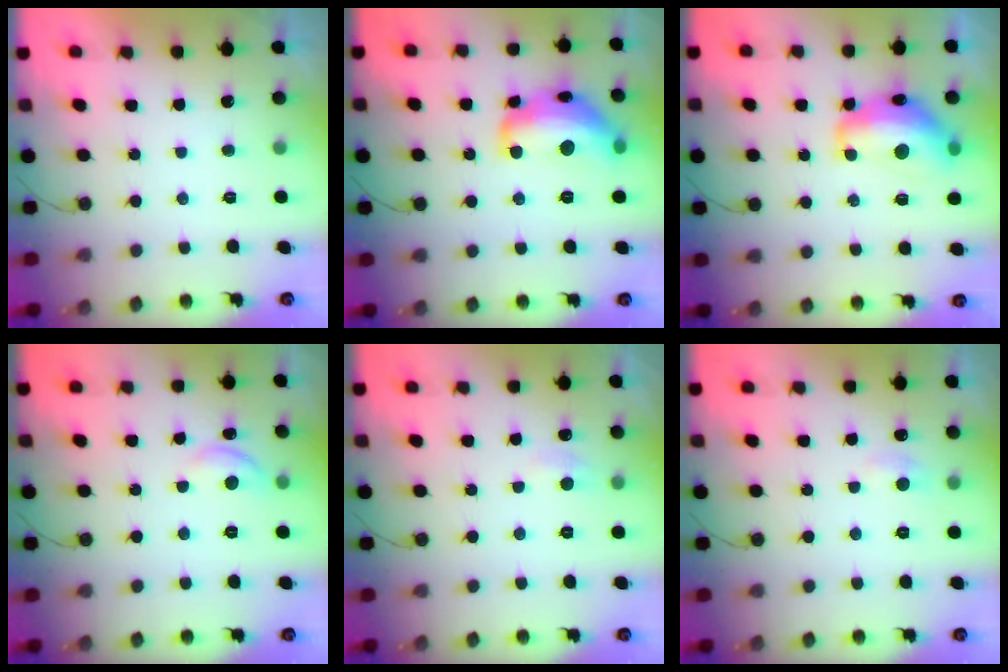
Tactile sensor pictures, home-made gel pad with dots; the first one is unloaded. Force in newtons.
{"total": 16.6, "press": 16.6, "slide": 1.0}
{"total": 15.1, "press": 15.1, "slide": 0.8}
{"total": 6.6, "press": 6.5, "slide": 0.7}
{"total": 5.3, "press": 5.3, "slide": 0.7}
{"total": 5.9, "press": 5.9, "slide": 0.9}